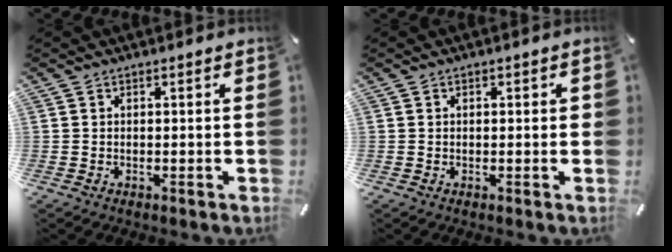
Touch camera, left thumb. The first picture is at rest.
{"total": 0.6, "force": [0.1, 0.5, 0.4], "torque": [-0.008, 0.003, 0.000]}